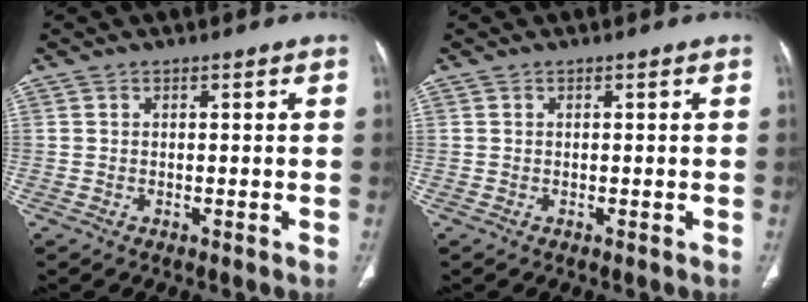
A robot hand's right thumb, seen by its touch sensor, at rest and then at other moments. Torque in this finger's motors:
{"motor_torque": [0.00, 0.00, -0.02, -0.04, 0.02]}